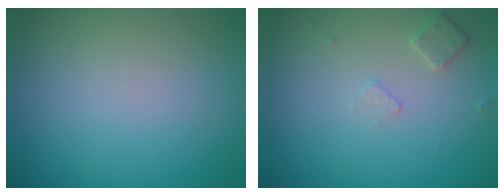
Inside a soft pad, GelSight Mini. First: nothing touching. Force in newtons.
{"total": 1.5, "press": 1.4, "slide": 0.3}